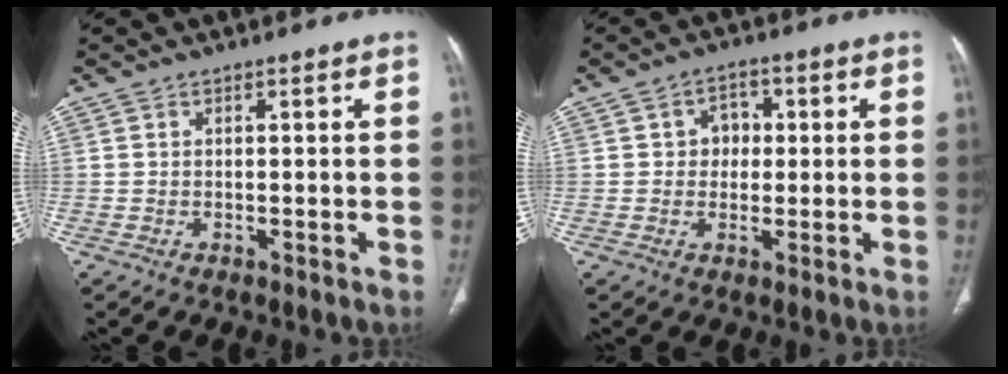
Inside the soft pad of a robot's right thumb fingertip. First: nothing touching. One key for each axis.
{"total": 4.7, "fx": 0.6, "fy": 3.9, "fz": 2.5, "tx": -0.007, "ty": 0.007, "tz": 0.004}